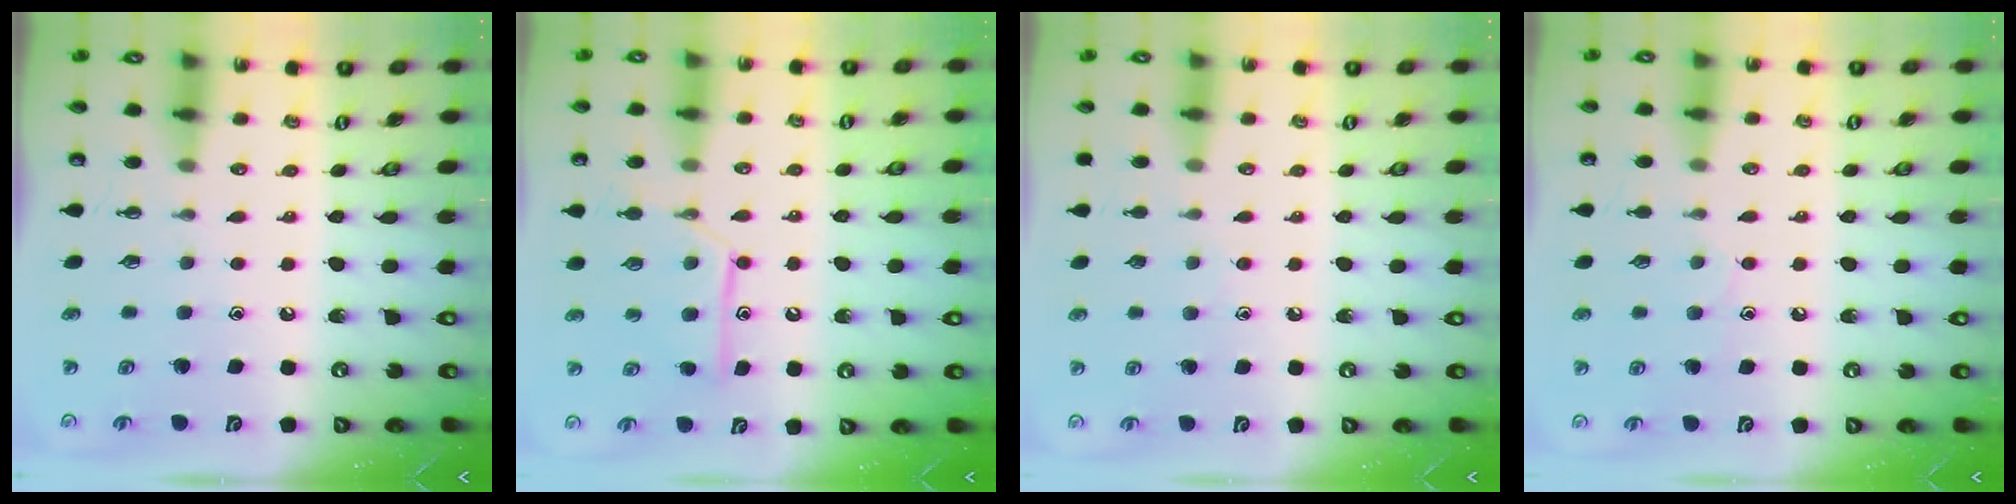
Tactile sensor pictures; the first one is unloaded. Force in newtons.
{"total": 11.2, "press": 11.2, "slide": 0.6}
{"total": 4.4, "press": 4.4, "slide": 0.5}
{"total": 5.5, "press": 5.5, "slide": 0.6}